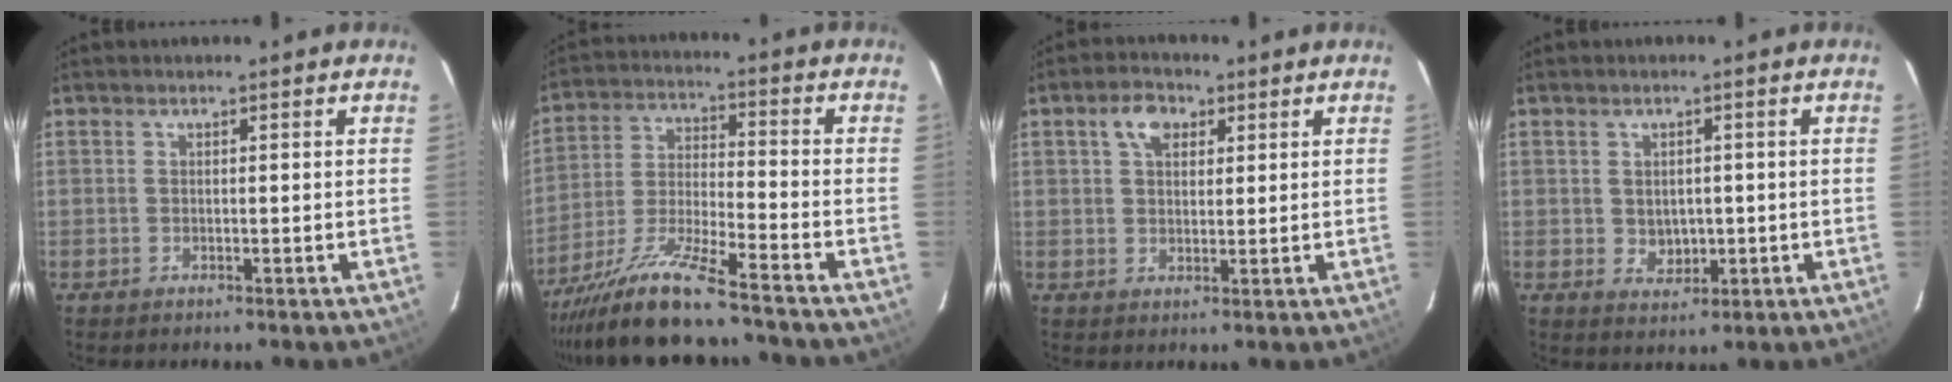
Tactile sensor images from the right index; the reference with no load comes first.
{"total": 12.0, "force": [-10.3, 0.2, 6.2], "torque": [-0.131, -0.007, -0.191]}
{"total": 5.0, "force": [2.1, 3.2, 3.1], "torque": [-0.052, 0.017, 0.038]}
{"total": 3.7, "force": [0.0, 3.2, 1.9], "torque": [-0.032, 0.001, 0.008]}